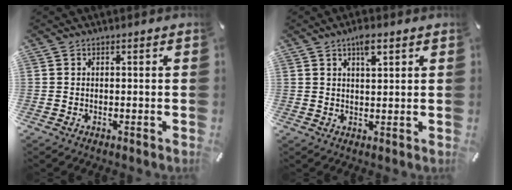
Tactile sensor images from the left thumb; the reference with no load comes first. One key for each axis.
{"total": 4.1, "fx": 2.4, "fy": 1.3, "fz": 3.1, "tx": -0.058, "ty": 0.001, "tz": 0.040}